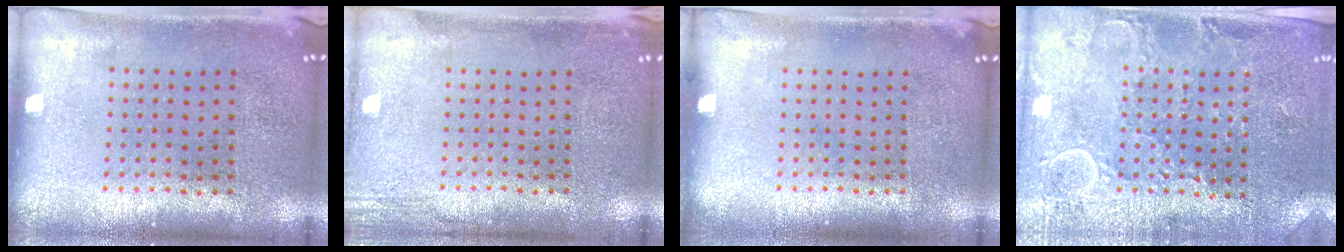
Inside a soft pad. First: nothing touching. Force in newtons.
{"total": 1.9, "press": 1.9, "slide": 0.2}
{"total": 0.0}
{"total": 2.9, "press": 2.9, "slide": 0.4}